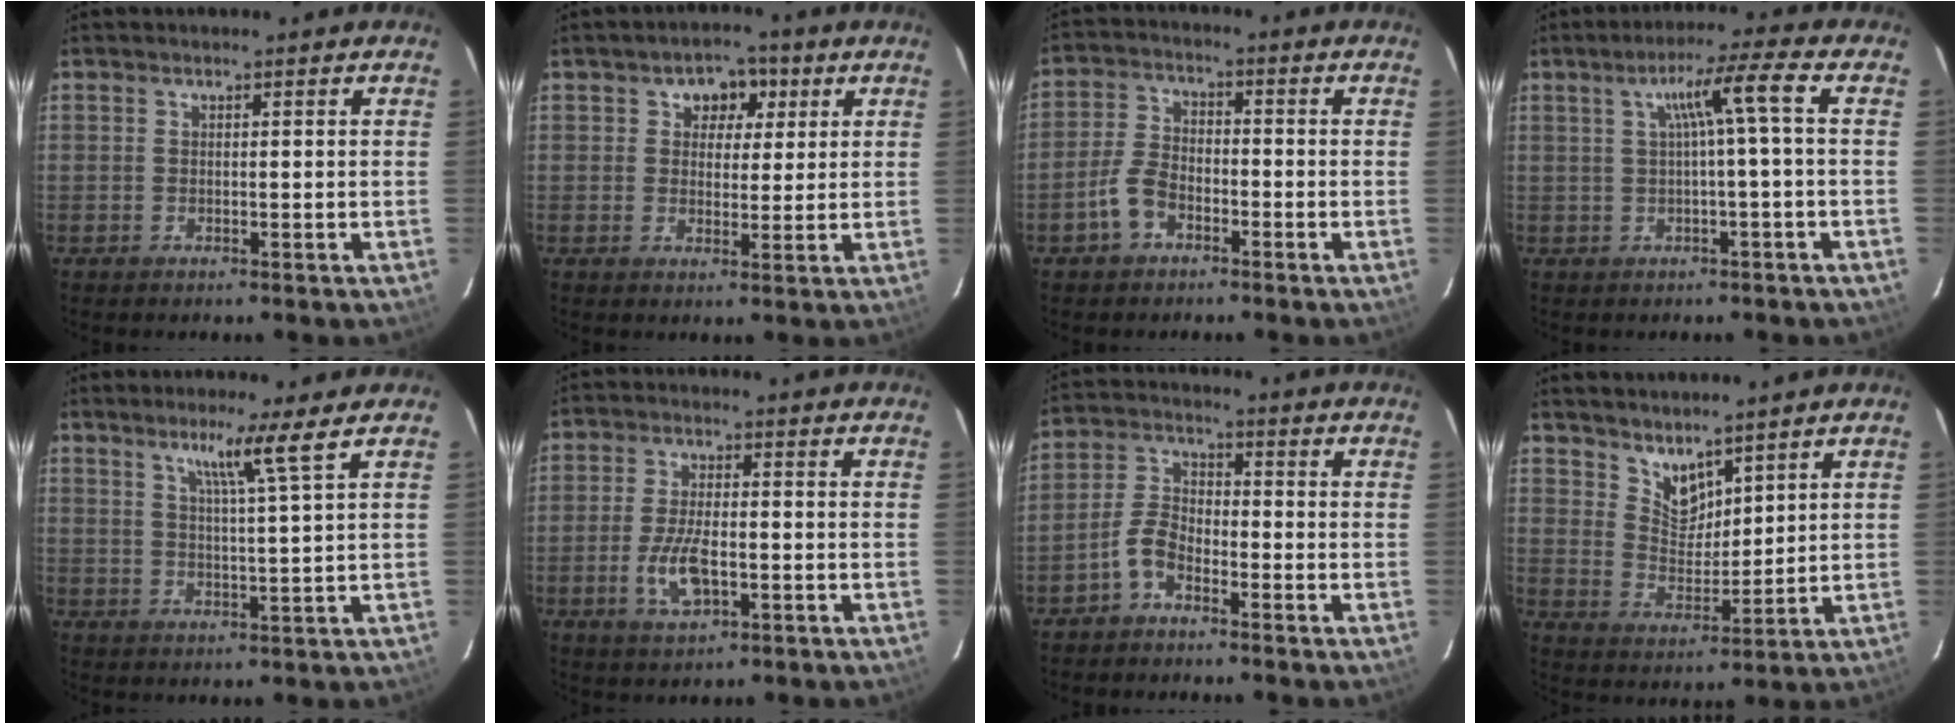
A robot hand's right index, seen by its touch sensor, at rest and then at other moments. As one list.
[{"total": 5.5, "force": [2.1, 4.5, 2.5], "torque": [-0.026, 0.015, 0.031]}, {"total": 5.9, "force": [-3.2, 3.6, 3.4], "torque": [-0.078, 0.012, -0.062]}, {"total": 5.8, "force": [0.4, -1.0, 5.7], "torque": [-0.101, 0.009, 0.016]}, {"total": 5.7, "force": [3.5, -2.0, 4.0], "torque": [-0.068, -0.021, 0.057]}, {"total": 7.8, "force": [-2.4, 3.4, 6.6], "torque": [-0.140, -0.006, -0.043]}, {"total": 4.9, "force": [-3.3, 2.4, 2.8], "torque": [-0.067, 0.016, -0.070]}, {"total": 6.5, "force": [5.3, 2.9, 2.2], "torque": [-0.029, -0.002, 0.106]}]